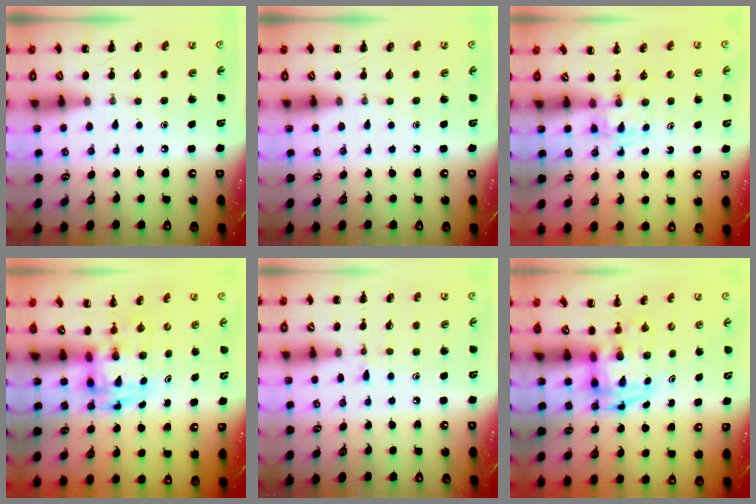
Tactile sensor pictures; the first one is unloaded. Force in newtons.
{"total": 0.0}
{"total": 2.8, "press": 2.6, "slide": 1.1}
{"total": 3.5, "press": 3.4, "slide": 0.7}
{"total": 5.6, "press": 5.2, "slide": 2.1}
{"total": 3.4, "press": 3.3, "slide": 0.7}